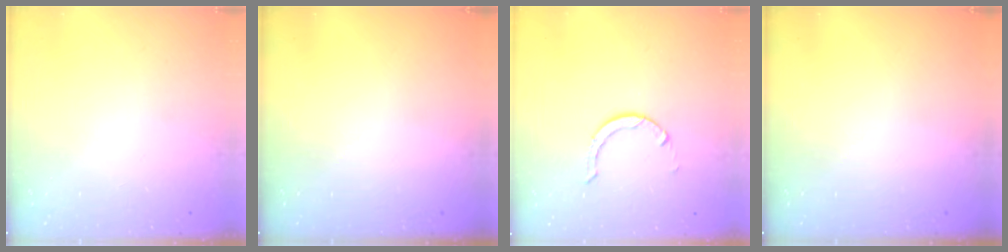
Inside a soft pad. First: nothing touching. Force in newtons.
{"total": 0.0}
{"total": 2.9, "press": 2.9, "slide": 0.4}
{"total": 0.0}